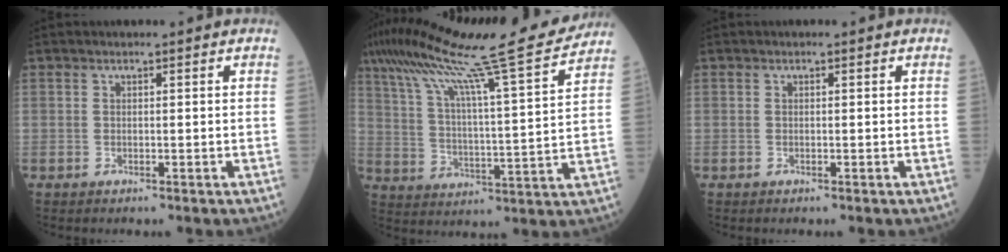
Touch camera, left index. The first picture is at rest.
{"total": 21.9, "force": [18.0, -0.6, 12.5], "torque": [-0.221, -0.002, 0.273]}
{"total": 0.0}